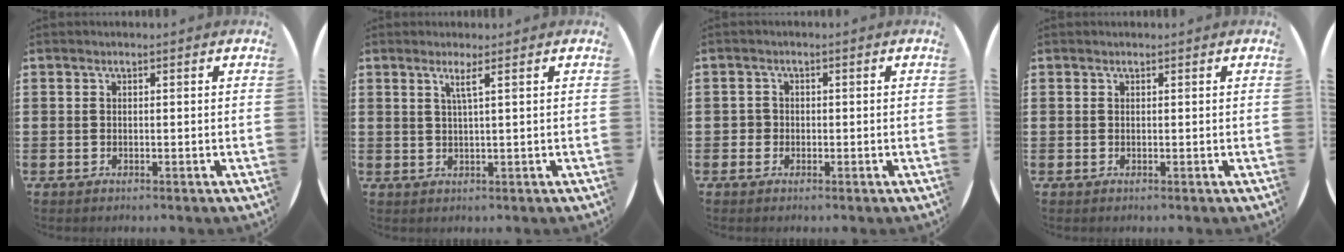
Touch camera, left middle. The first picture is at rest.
{"total": 1.9, "force": [1.0, -0.3, 1.6], "torque": [-0.032, -0.003, 0.015]}
{"total": 1.0, "force": [-0.1, 1.0, 0.1], "torque": [-0.003, 0.007, -0.004]}
{"total": 0.0}